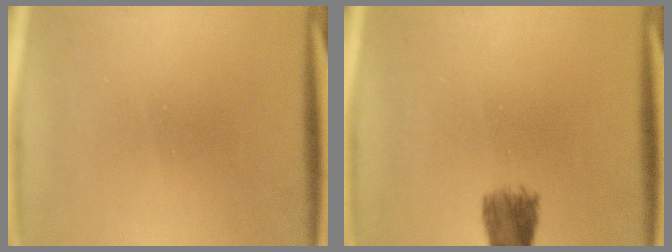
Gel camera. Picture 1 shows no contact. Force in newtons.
{"total": 3.9}